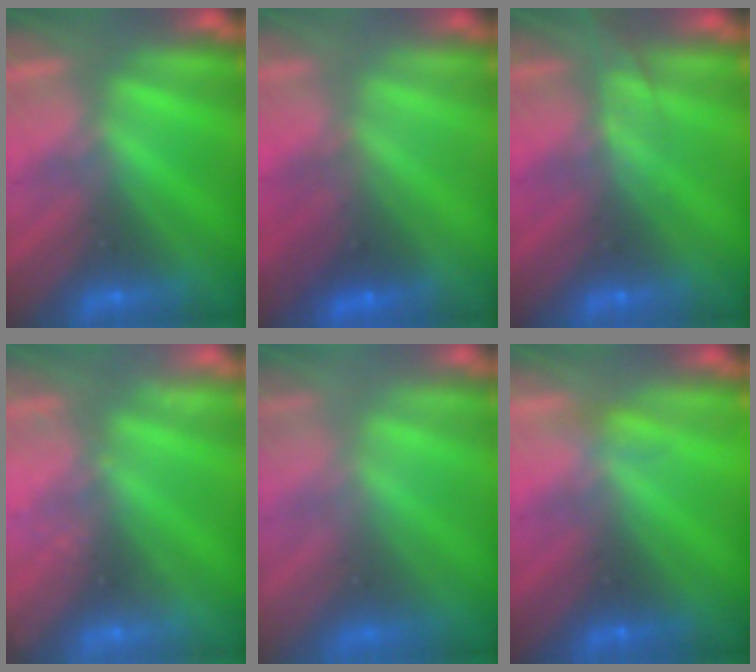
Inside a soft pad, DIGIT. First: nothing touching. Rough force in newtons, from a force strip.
{"total": 1.9}
{"total": 2.6}
{"total": 2.3}
{"total": 7.3}
{"total": 3.6}